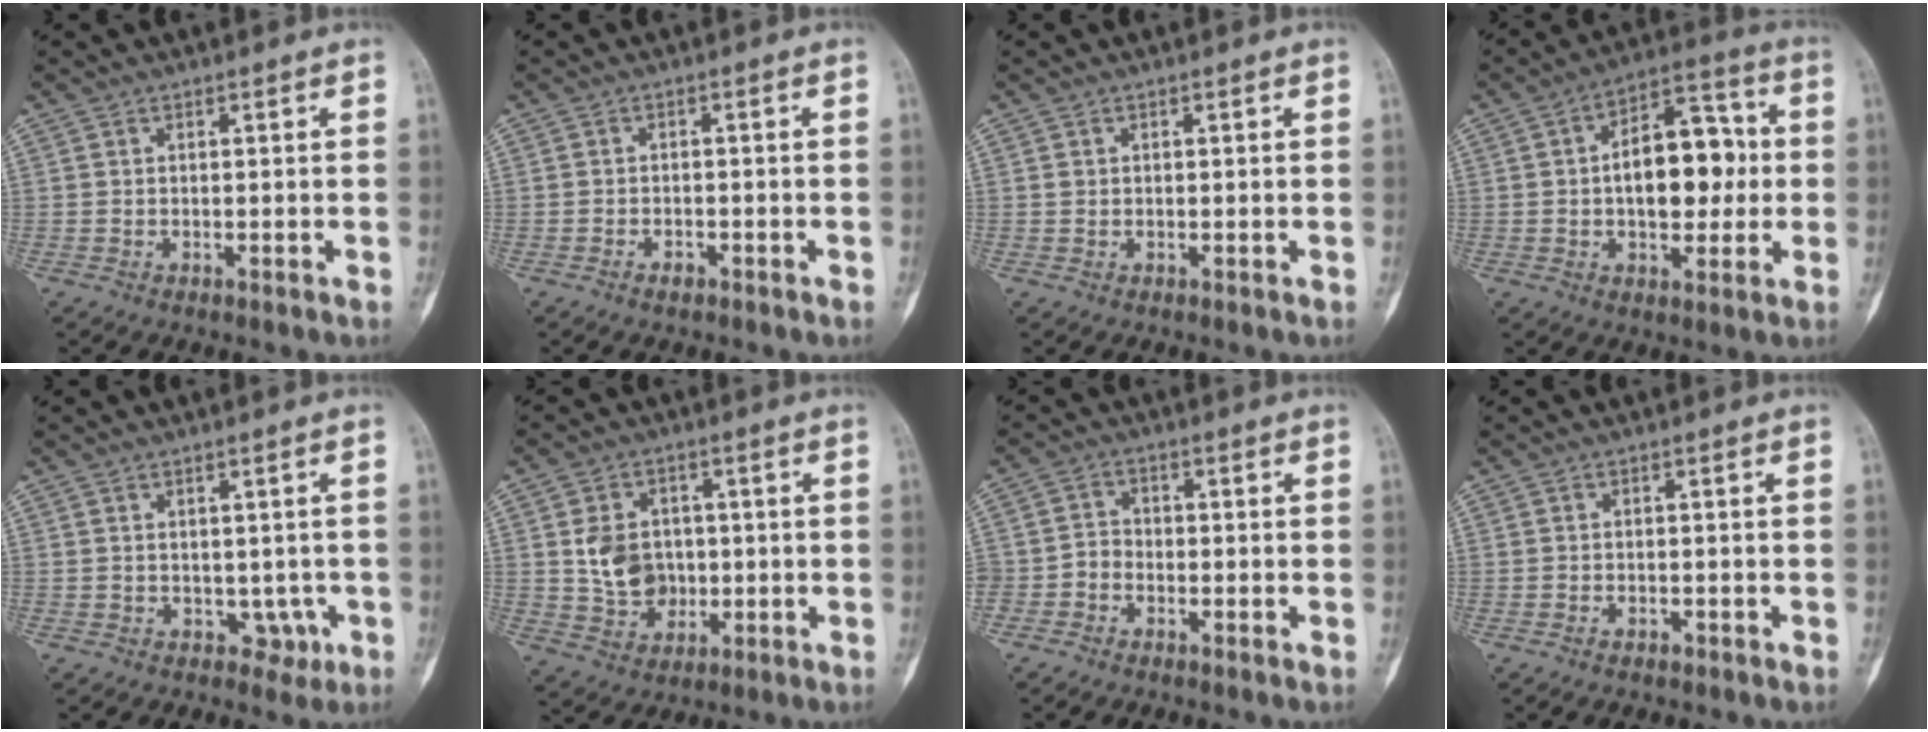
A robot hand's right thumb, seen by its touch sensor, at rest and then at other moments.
{"total": 1.9, "force": [-1.3, 1.1, 0.8], "torque": [-0.009, 0.009, -0.021]}
{"total": 0.7, "force": [0.0, 0.7, 0.2], "torque": [0.006, 0.003, 0.001]}
{"total": 15.3, "force": [0.0, 9.0, 12.4], "torque": [-0.143, 0.032, -0.004]}
{"total": 3.6, "force": [-0.9, 3.0, 1.7], "torque": [0.012, 0.004, -0.005]}
{"total": 9.3, "force": [0.2, 7.8, 5.1], "torque": [-0.052, 0.000, 0.010]}
{"total": 3.6, "force": [-1.7, 2.9, 1.1], "torque": [0.001, 0.018, -0.043]}
{"total": 1.4, "force": [-1.0, 0.9, 0.5], "torque": [-0.005, 0.008, -0.015]}